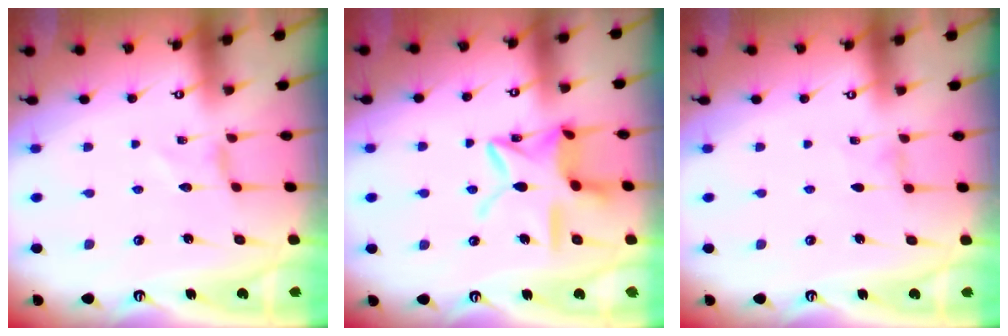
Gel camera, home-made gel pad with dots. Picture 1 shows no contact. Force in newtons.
{"total": 13.1, "press": 13.1, "slide": 0.8}
{"total": 0.0}